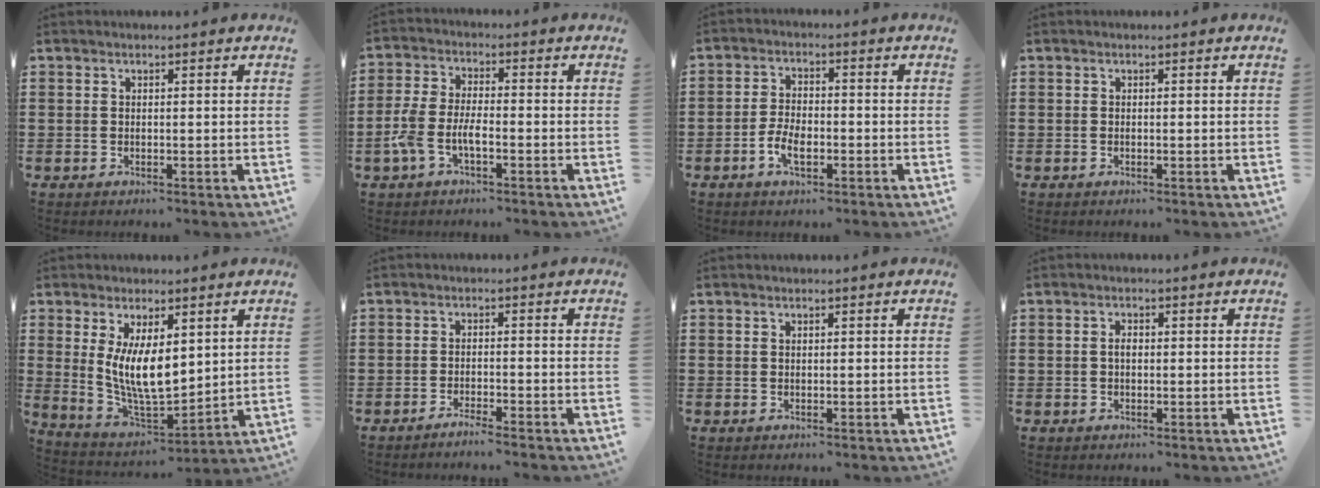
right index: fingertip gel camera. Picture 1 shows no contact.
{"total": 5.4, "force": [-2.4, 2.0, 4.4], "torque": [-0.108, -0.002, -0.053]}
{"total": 4.5, "force": [-1.8, 2.2, 3.4], "torque": [-0.080, -0.001, -0.037]}
{"total": 0.0}
{"total": 8.8, "force": [2.0, 4.0, 7.6], "torque": [-0.152, -0.010, 0.034]}
{"total": 1.9, "force": [-1.8, -0.4, 0.5], "torque": [-0.009, 0.002, -0.035]}
{"total": 0.0}
{"total": 1.3, "force": [0.0, 0.7, 1.1], "torque": [-0.023, 0.003, -0.002]}